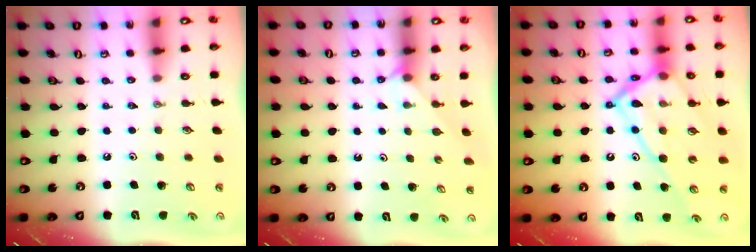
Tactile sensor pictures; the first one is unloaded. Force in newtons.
{"total": 2.7, "press": 2.7, "slide": 0.3}
{"total": 21.4, "press": 21.3, "slide": 1.8}